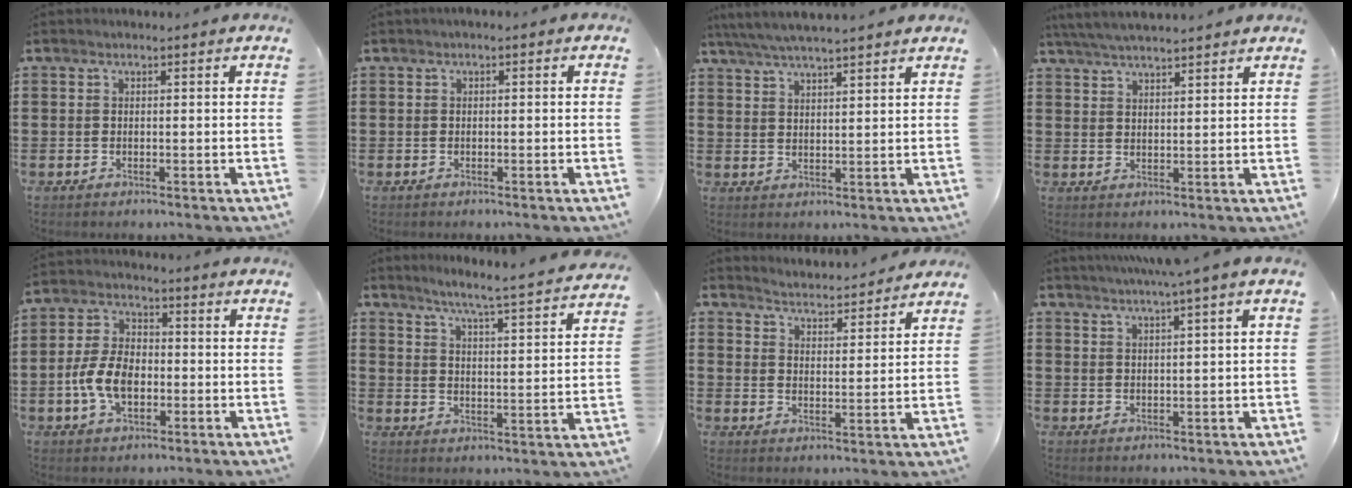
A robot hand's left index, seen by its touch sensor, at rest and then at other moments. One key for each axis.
{"total": 0.6, "fx": -0.4, "fy": 0.2, "fz": 0.3, "tx": -0.008, "ty": -0.001, "tz": -0.008}
{"total": 4.6, "fx": 4.2, "fy": -0.1, "fz": 1.9, "tx": -0.049, "ty": -0.014, "tz": 0.074}
{"total": 4.2, "fx": 3.9, "fy": 0.1, "fz": 1.4, "tx": -0.039, "ty": -0.007, "tz": 0.071}
{"total": 7.7, "fx": -2.0, "fy": 4.6, "fz": 5.8, "tx": -0.136, "ty": 0.005, "tz": -0.043}
{"total": 5.5, "fx": 5.0, "fy": -1.1, "fz": 2.0, "tx": -0.061, "ty": -0.045, "tz": 0.078}
{"total": 3.7, "fx": 3.7, "fy": -0.2, "fz": -0.1, "tx": -0.017, "ty": -0.025, "tz": 0.062}
{"total": 3.0, "fx": 1.9, "fy": -0.8, "fz": 2.2, "tx": -0.045, "ty": -0.003, "tz": 0.030}